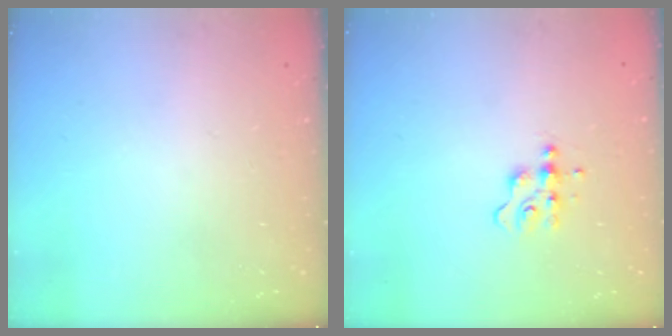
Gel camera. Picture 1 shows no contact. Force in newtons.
{"total": 4.5, "press": 4.4, "slide": 0.4}